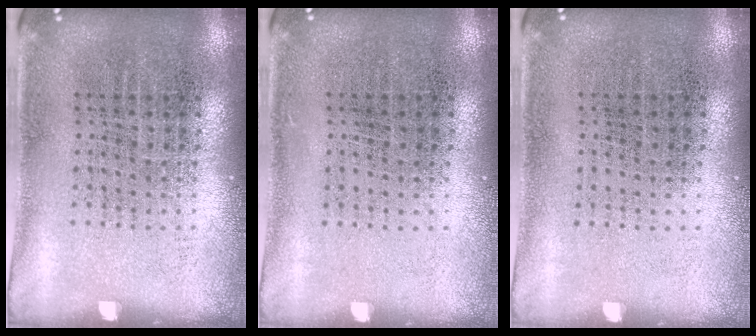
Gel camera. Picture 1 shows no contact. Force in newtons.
{"total": 0.0}
{"total": 0.0}